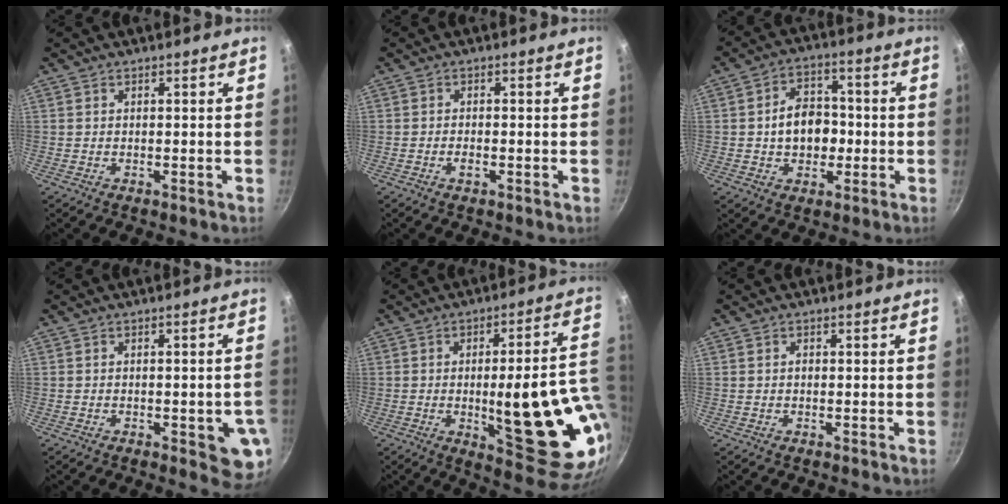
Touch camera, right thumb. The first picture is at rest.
{"total": 1.6, "force": [-0.7, 0.7, 1.3], "torque": [-0.028, 0.005, -0.017]}
{"total": 9.6, "force": [-0.8, 7.2, 6.3], "torque": [-0.068, 0.017, -0.016]}
{"total": 8.0, "force": [-2.2, 3.0, 7.1], "torque": [-0.061, 0.003, -0.026]}
{"total": 23.5, "force": [-2.3, 7.0, 22.3], "torque": [-0.268, -0.009, -0.019]}
{"total": 0.5, "force": [-0.1, 0.4, 0.3], "torque": [-0.004, 0.004, -0.002]}